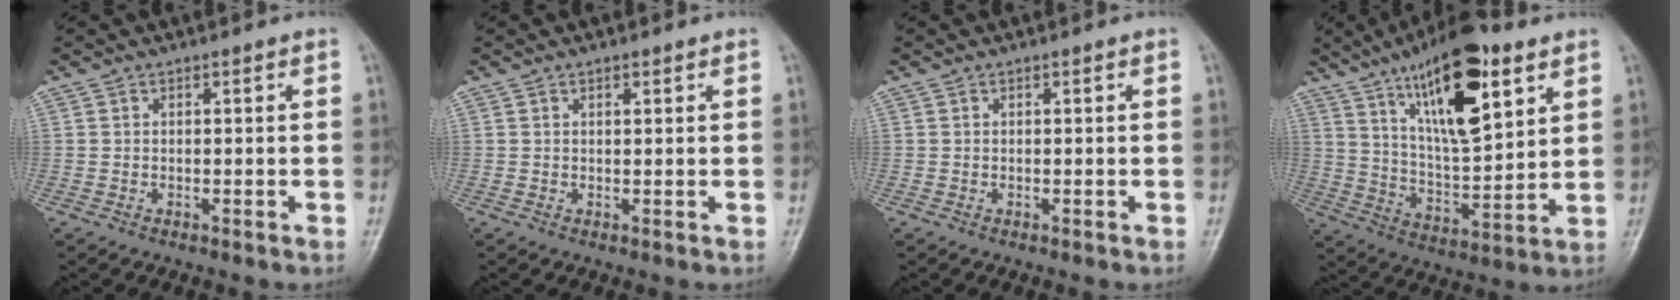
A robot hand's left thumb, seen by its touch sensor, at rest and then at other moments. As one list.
[{"total": 1.1, "force": [0.7, 0.4, 0.8], "torque": [-0.009, -0.002, 0.011]}, {"total": 0.0}, {"total": 20.2, "force": [10.1, 7.0, 16.1], "torque": [-0.232, -0.040, 0.176]}]